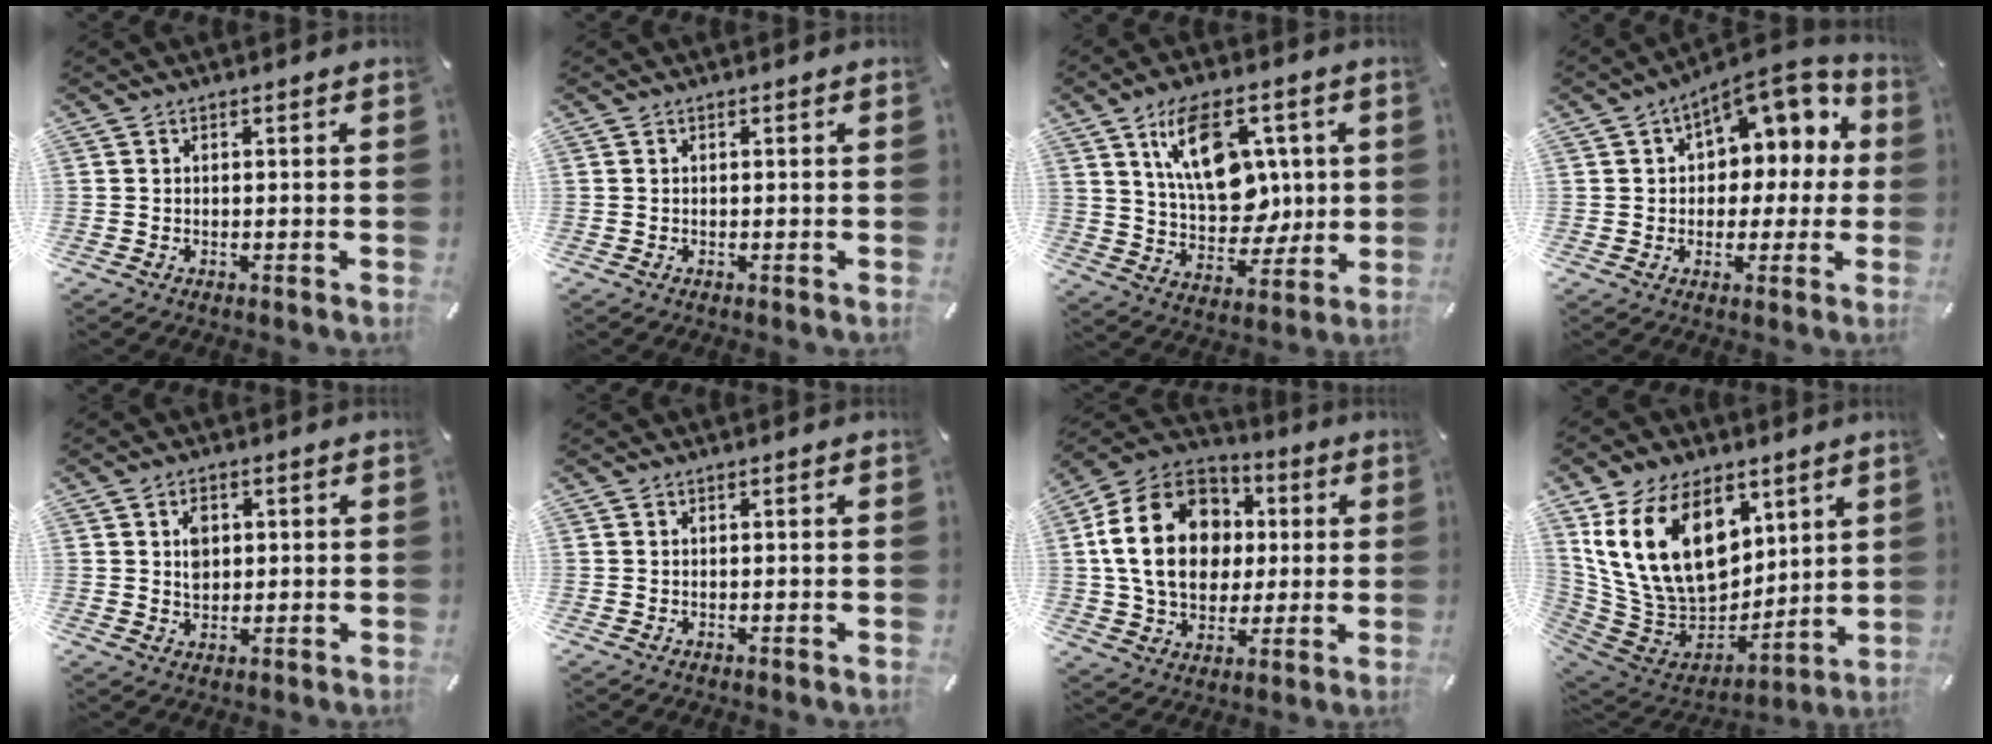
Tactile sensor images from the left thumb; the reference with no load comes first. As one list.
[{"total": 0.0}, {"total": 16.4, "force": [5.4, 10.7, 11.2], "torque": [-0.181, -0.001, 0.100]}, {"total": 10.9, "force": [5.2, 7.2, 6.3], "torque": [-0.075, -0.038, 0.091]}, {"total": 4.0, "force": [0.8, 3.2, 2.2], "torque": [-0.033, 0.002, 0.009]}, {"total": 0.0}, {"total": 20.8, "force": [2.3, 16.5, 12.4], "torque": [-0.234, 0.015, 0.042]}, {"total": 22.7, "force": [8.9, 15.4, 14.1], "torque": [-0.292, -0.044, 0.162]}]